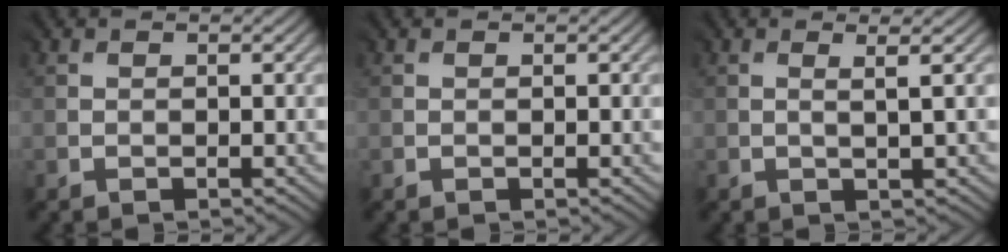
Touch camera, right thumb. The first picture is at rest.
{"total": 0.0}
{"total": 1.1, "force": [0.2, -0.2, 1.1], "torque": [-0.013, 0.009, -0.001]}